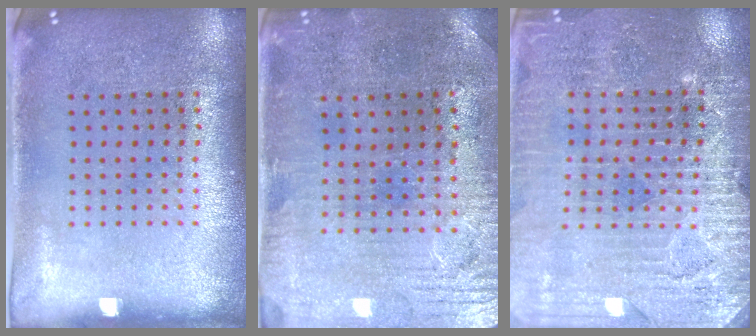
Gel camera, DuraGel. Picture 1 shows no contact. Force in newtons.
{"total": 1.0, "press": 0.8, "slide": 0.6}
{"total": 3.3, "press": 3.2, "slide": 0.5}